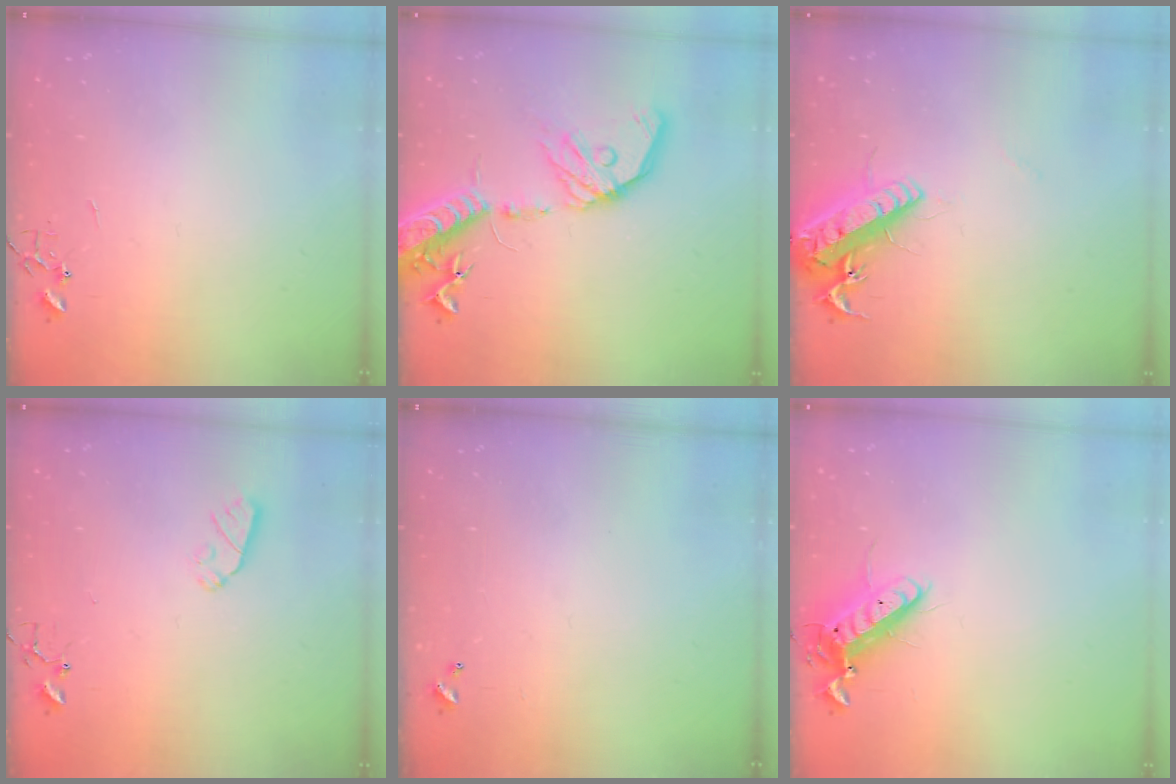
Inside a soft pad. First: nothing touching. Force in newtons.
{"total": 20.1, "press": 19.7, "slide": 3.7}
{"total": 16.5, "press": 16.2, "slide": 3.1}
{"total": 5.4, "press": 5.4, "slide": 0.4}
{"total": 0.0}
{"total": 12.2, "press": 12.0, "slide": 2.3}